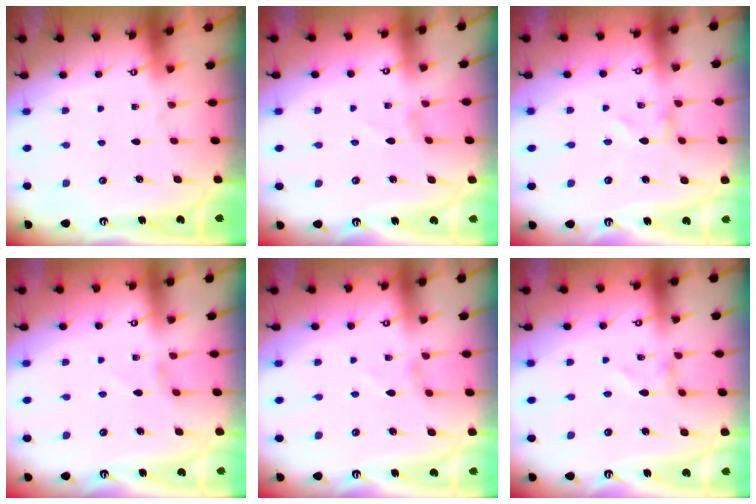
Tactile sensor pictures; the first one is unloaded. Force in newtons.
{"total": 0.6, "press": 0.6, "slide": 0.2}
{"total": 0.0}
{"total": 1.2, "press": 1.1, "slide": 0.4}
{"total": 0.0}
{"total": 0.7, "press": 0.7, "slide": 0.1}